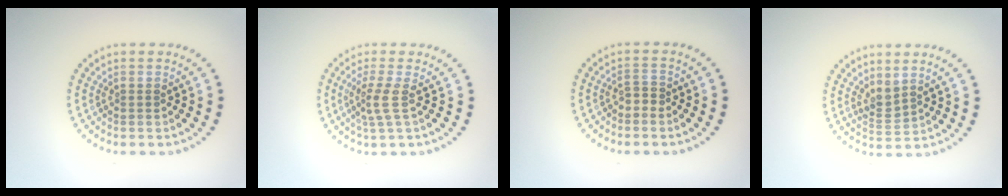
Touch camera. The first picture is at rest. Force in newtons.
{"total": 2.3, "press": 1.6, "slide": 1.5}
{"total": 1.0, "press": 0.8, "slide": 0.6}
{"total": 1.7, "press": 1.4, "slide": 1.0}